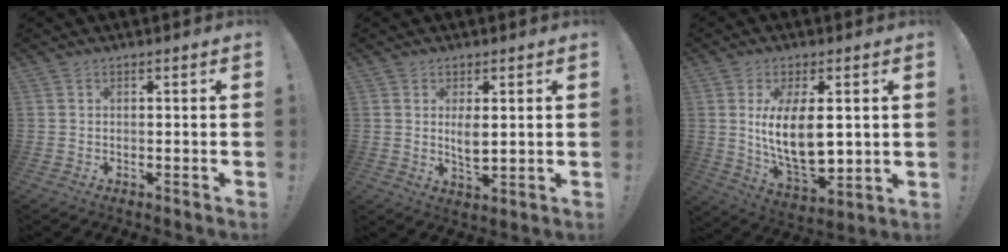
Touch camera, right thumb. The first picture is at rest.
{"total": 4.5, "force": [1.4, 2.0, 3.7], "torque": [-0.049, -0.013, 0.020]}
{"total": 15.8, "force": [2.1, 6.8, 14.1], "torque": [-0.258, -0.023, 0.029]}